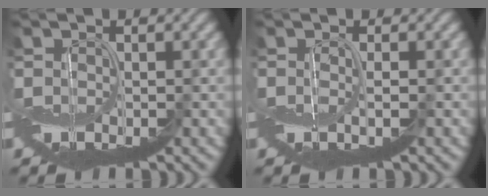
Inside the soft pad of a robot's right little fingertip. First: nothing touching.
{"total": 1.0, "force": [-0.2, -0.3, 0.9], "torque": [-0.018, -0.003, -0.003]}